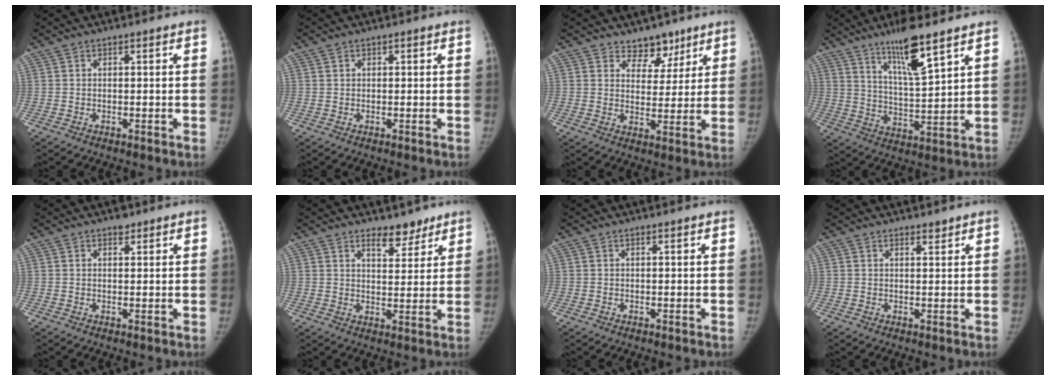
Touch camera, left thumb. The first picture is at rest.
{"total": 0.9, "force": [0.3, 0.8, 0.2], "torque": [0.003, 0.002, 0.004]}
{"total": 6.4, "force": [4.7, 4.1, 1.3], "torque": [0.022, -0.030, 0.075]}
{"total": 11.7, "force": [7.6, 1.9, 8.6], "torque": [-0.146, -0.051, 0.140]}
{"total": 1.4, "force": [1.0, 0.9, 0.5], "torque": [0.002, -0.005, 0.013]}
{"total": 5.5, "force": [4.1, 2.8, 2.3], "torque": [-0.004, -0.029, 0.064]}
{"total": 0.0}
{"total": 1.1, "force": [1.0, 0.4, 0.3], "torque": [0.005, -0.009, 0.016]}